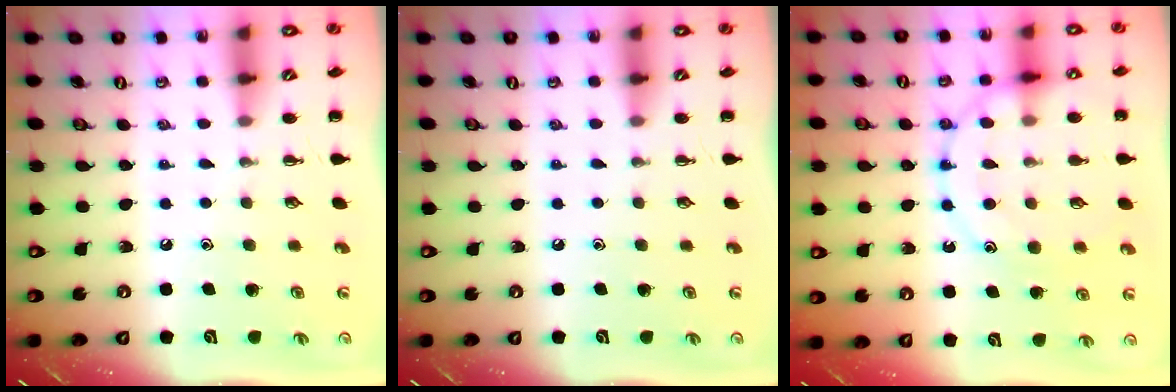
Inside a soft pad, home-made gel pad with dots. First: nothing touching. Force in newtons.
{"total": 0.0}
{"total": 15.1, "press": 15.0, "slide": 1.4}